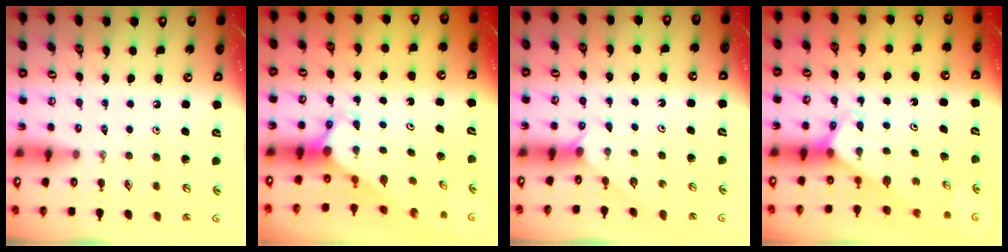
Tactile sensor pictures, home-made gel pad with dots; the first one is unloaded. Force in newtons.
{"total": 3.0, "press": 3.0, "slide": 0.3}
{"total": 1.6, "press": 1.6, "slide": 0.3}
{"total": 3.2, "press": 3.2, "slide": 0.2}